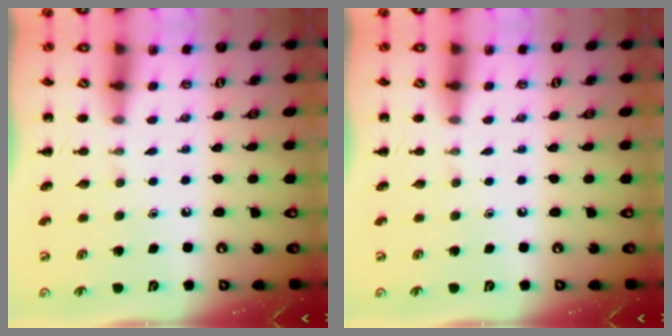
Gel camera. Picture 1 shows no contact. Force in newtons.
{"total": 0.0}